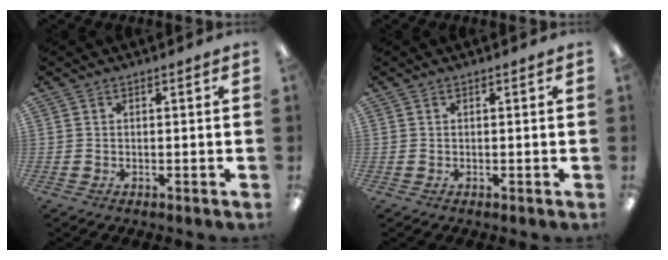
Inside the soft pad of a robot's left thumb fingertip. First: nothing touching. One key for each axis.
{"total": 0.0}